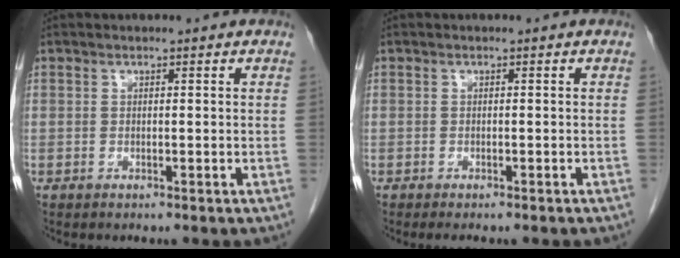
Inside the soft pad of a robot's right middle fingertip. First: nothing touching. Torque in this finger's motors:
{"motor_torque": [0.08, 0.00, 0.03, 0.00]}